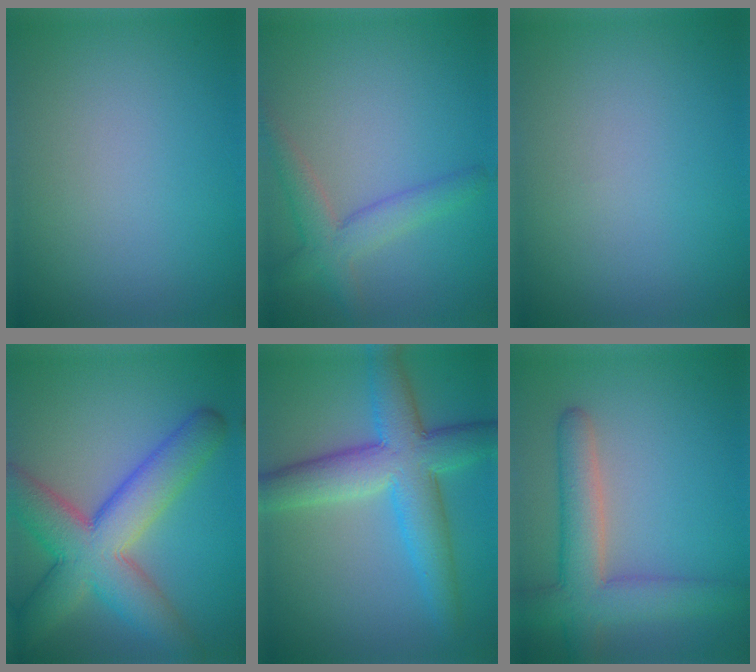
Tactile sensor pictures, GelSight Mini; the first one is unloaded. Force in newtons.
{"total": 3.3, "press": 3.3, "slide": 0.2}
{"total": 0.0}
{"total": 9.2, "press": 9.2, "slide": 0.3}
{"total": 7.7, "press": 7.7, "slide": 0.1}
{"total": 5.8, "press": 5.8, "slide": 0.5}